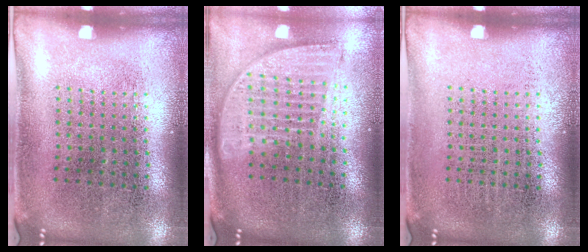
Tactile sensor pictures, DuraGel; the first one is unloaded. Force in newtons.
{"total": 1.8, "press": 1.5, "slide": 1.0}
{"total": 0.0}